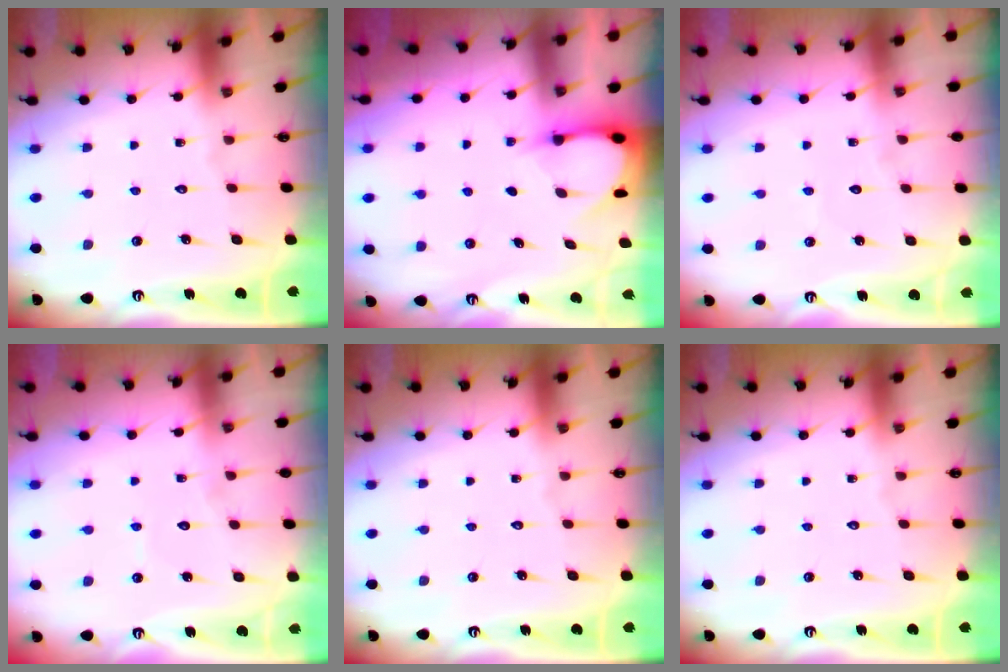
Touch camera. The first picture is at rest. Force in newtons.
{"total": 3.1, "press": 3.1, "slide": 0.3}
{"total": 2.6, "press": 2.6, "slide": 0.3}
{"total": 3.7, "press": 3.7, "slide": 0.3}
{"total": 0.0}
{"total": 0.0}